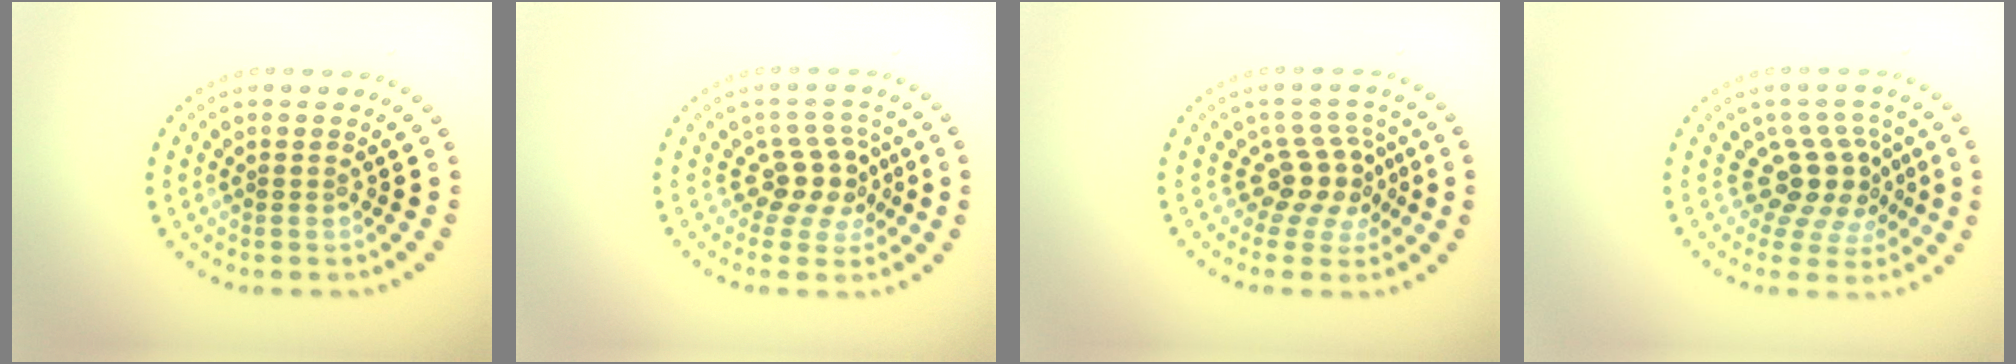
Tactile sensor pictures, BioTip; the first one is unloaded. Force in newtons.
{"total": 3.3, "press": 2.8, "slide": 1.7}
{"total": 3.4, "press": 2.7, "slide": 2.1}
{"total": 4.2, "press": 3.0, "slide": 2.9}